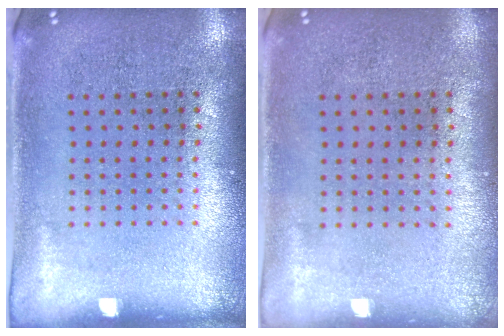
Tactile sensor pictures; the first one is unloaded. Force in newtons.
{"total": 0.0}